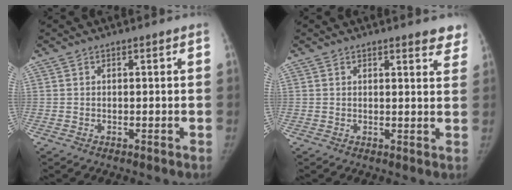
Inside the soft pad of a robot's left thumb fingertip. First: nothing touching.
{"total": 4.6, "force": [3.7, 1.3, 2.2], "torque": [-0.003, -0.018, 0.034]}